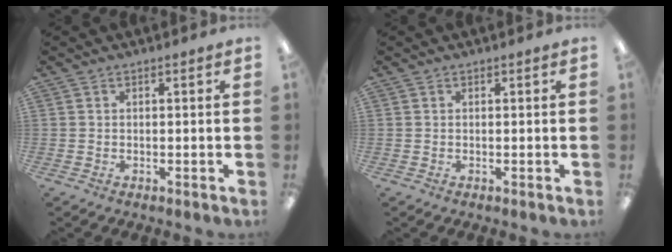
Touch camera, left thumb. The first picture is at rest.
{"total": 0.0}